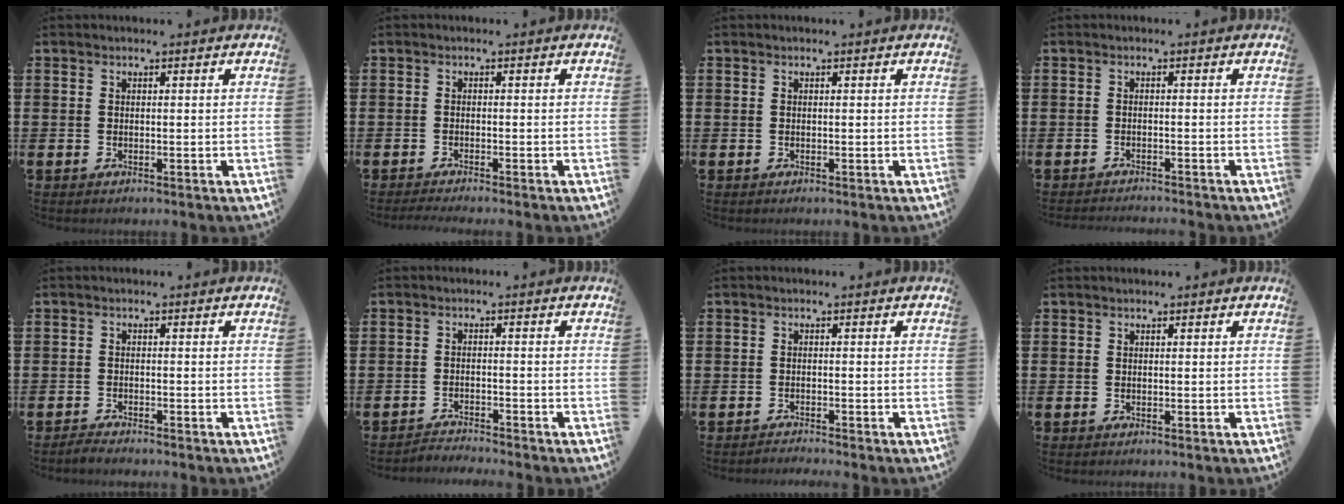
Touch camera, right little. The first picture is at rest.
{"total": 0.9, "force": [-0.7, -0.1, 0.5], "torque": [-0.007, -0.002, -0.015]}
{"total": 0.0}
{"total": 1.0, "force": [-1.0, -0.1, 0.0], "torque": [-0.001, 0.001, -0.020]}
{"total": 1.2, "force": [-1.2, 0.1, 0.2], "torque": [-0.006, 0.001, -0.024]}
{"total": 2.1, "force": [-2.0, -0.2, -0.2], "torque": [0.000, 0.003, -0.045]}
{"total": 1.0, "force": [-1.0, -0.2, 0.0], "torque": [-0.001, 0.001, -0.020]}
{"total": 0.0}